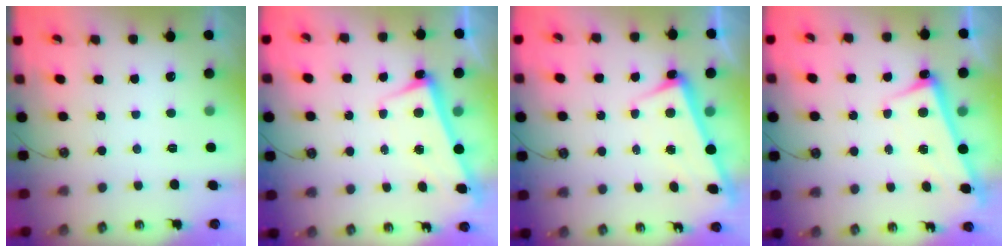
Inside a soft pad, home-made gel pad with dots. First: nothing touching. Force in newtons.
{"total": 2.8, "press": 2.6, "slide": 0.9}
{"total": 2.5, "press": 2.4, "slide": 0.7}
{"total": 2.6, "press": 2.4, "slide": 1.0}